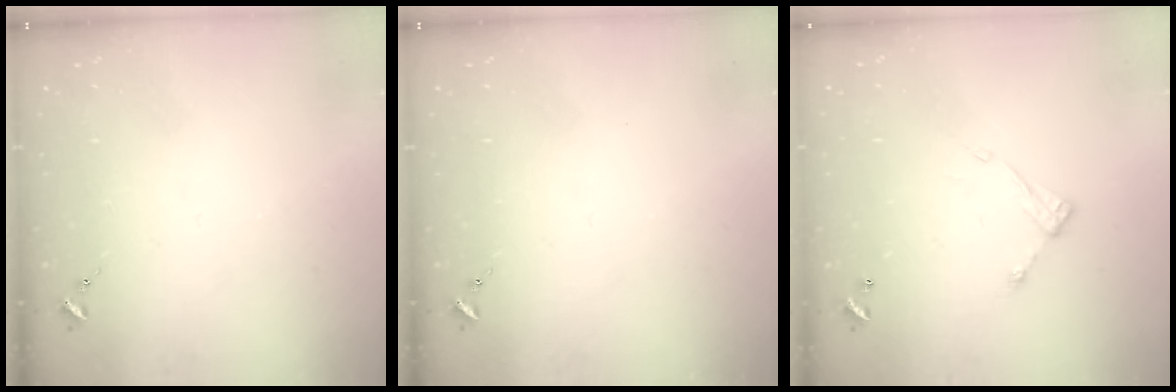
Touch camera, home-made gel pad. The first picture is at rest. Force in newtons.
{"total": 0.0}
{"total": 7.5, "press": 7.5, "slide": 0.2}